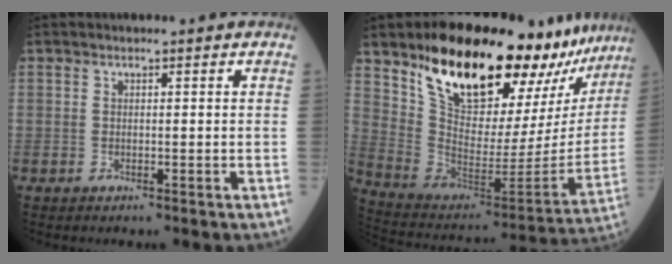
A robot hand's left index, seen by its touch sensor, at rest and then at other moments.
{"total": 28.2, "force": [22.9, 7.2, 14.7], "torque": [-0.232, -0.052, 0.333]}